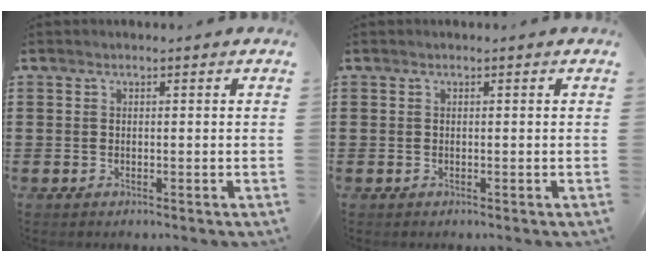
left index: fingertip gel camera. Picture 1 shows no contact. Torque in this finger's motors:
{"motor_torque": [0.00, 0.00, 0.00, 0.00]}